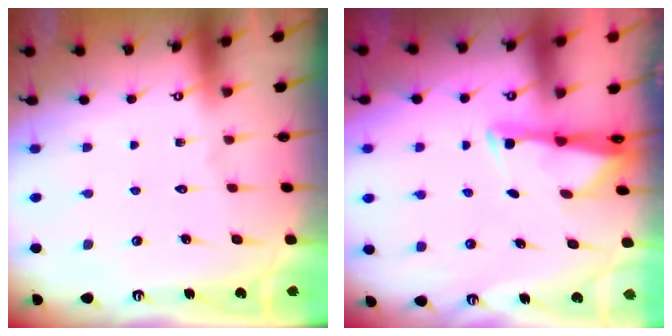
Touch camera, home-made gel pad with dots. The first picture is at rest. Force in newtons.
{"total": 2.6, "press": 2.6, "slide": 0.4}